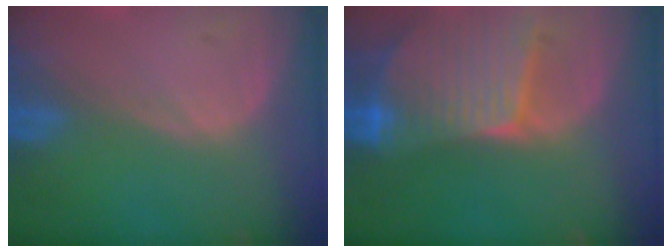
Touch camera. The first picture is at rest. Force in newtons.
{"total": 9.4, "press": 8.3, "slide": 4.5}